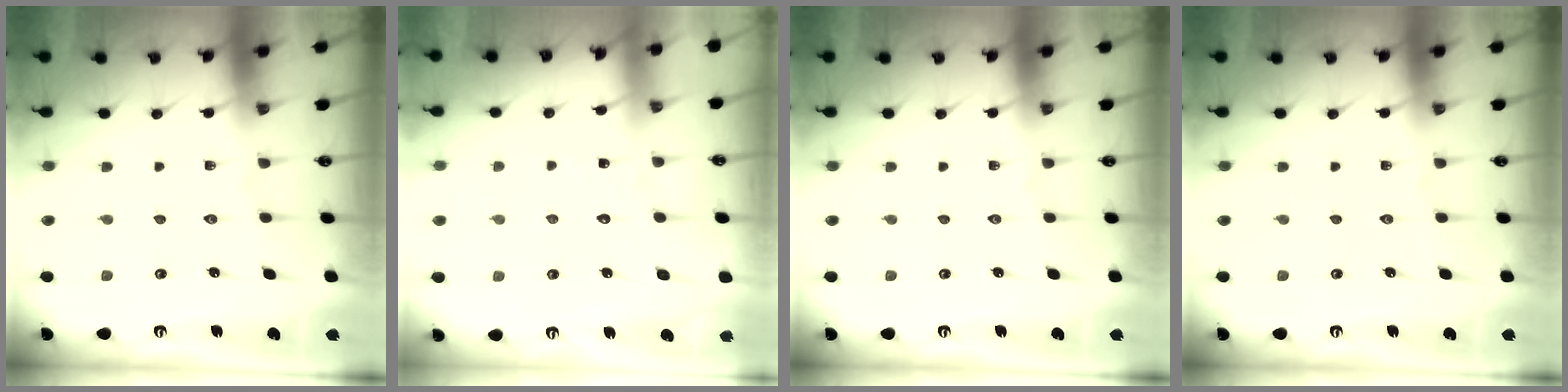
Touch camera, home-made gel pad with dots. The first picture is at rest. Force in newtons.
{"total": 5.9, "press": 5.8, "slide": 0.5}
{"total": 0.0}
{"total": 0.0}